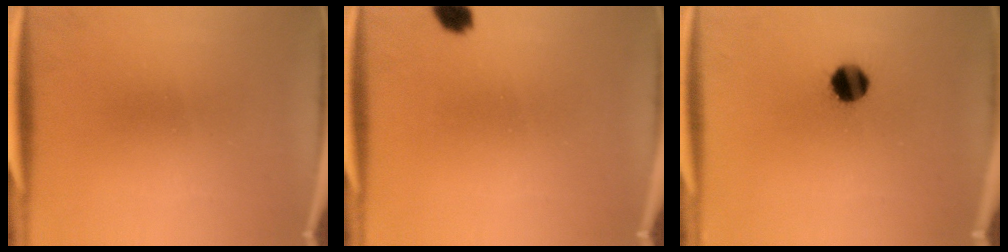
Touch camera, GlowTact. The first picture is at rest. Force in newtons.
{"total": 2.9}
{"total": 6.9}